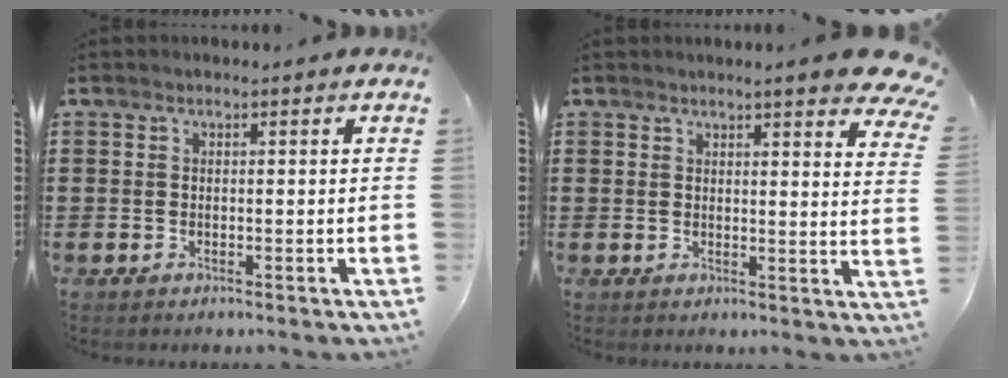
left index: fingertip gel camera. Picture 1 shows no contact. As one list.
[{"total": 5.4, "force": [4.6, -0.3, 2.8], "torque": [-0.052, -0.018, 0.080]}]